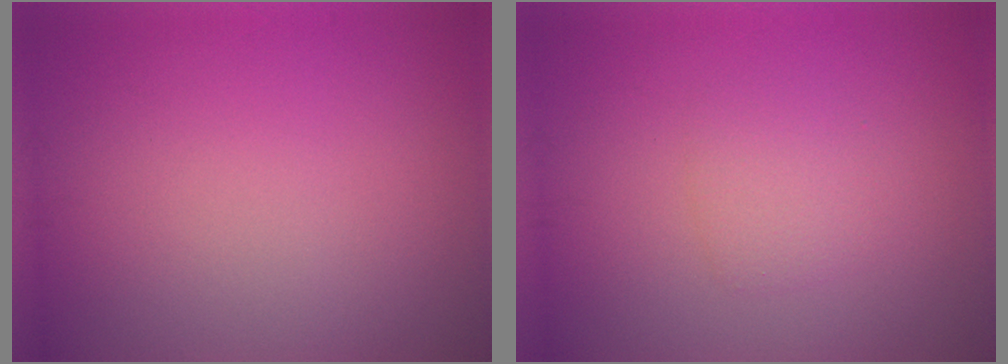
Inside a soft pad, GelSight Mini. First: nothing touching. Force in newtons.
{"total": 1.8, "press": 1.8, "slide": 0.2}